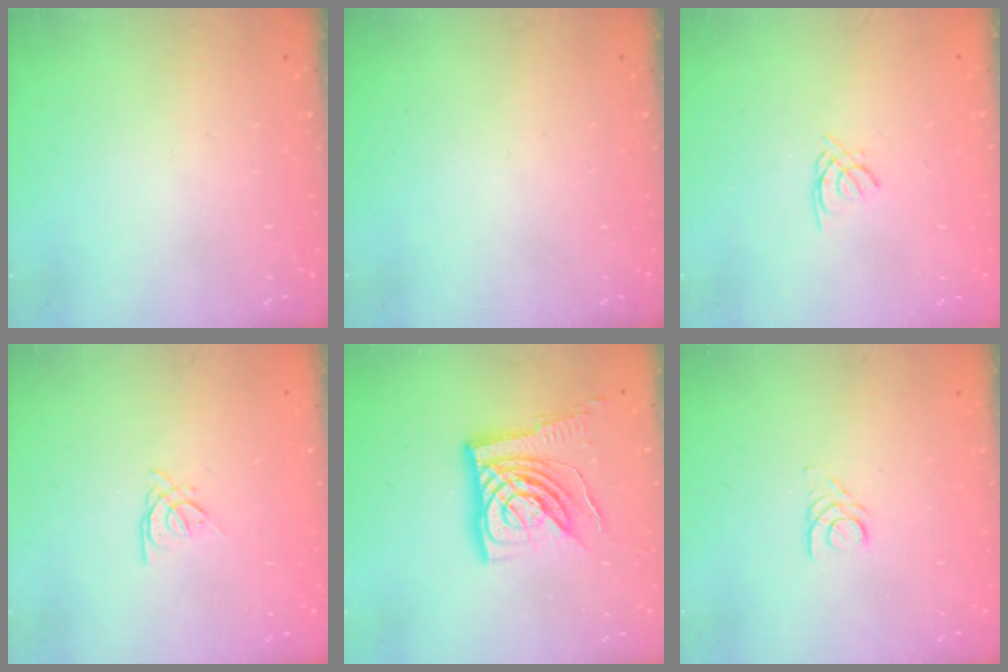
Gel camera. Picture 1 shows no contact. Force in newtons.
{"total": 0.0}
{"total": 1.4, "press": 1.3, "slide": 0.3}
{"total": 1.9, "press": 1.9, "slide": 0.4}
{"total": 15.5, "press": 15.4, "slide": 1.8}
{"total": 2.5, "press": 2.5, "slide": 0.3}